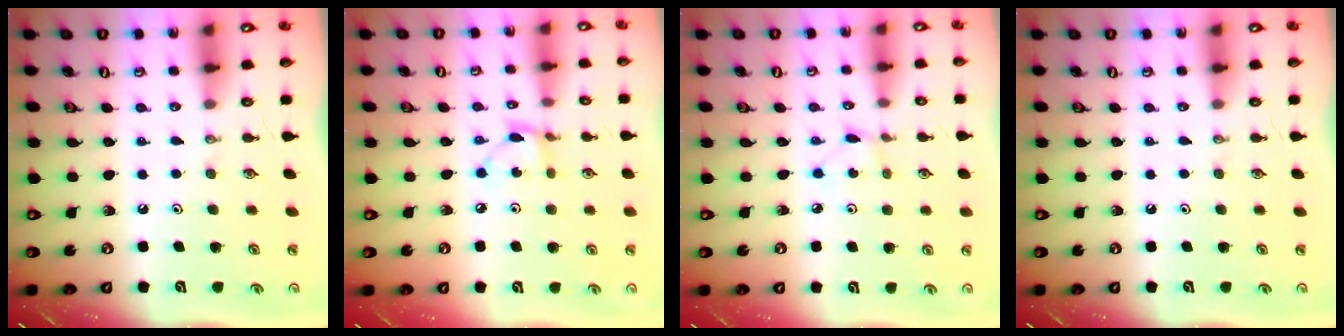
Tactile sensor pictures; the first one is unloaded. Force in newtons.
{"total": 3.4, "press": 3.4, "slide": 0.1}
{"total": 0.8, "press": 0.8, "slide": 0.1}
{"total": 0.0}